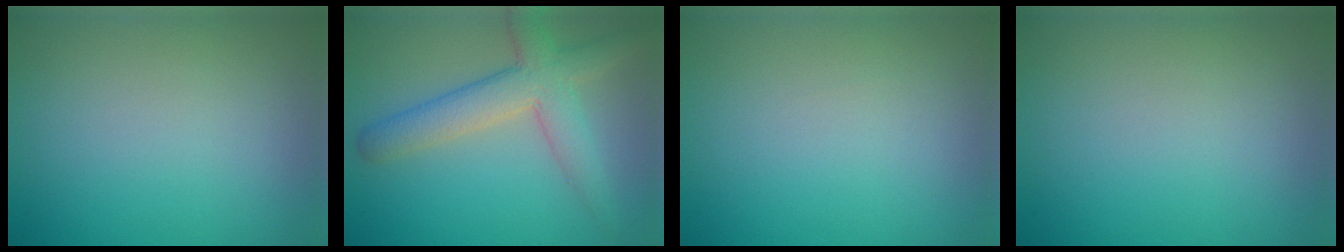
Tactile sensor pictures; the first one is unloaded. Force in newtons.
{"total": 5.5, "press": 5.5, "slide": 0.5}
{"total": 0.0}
{"total": 0.0}